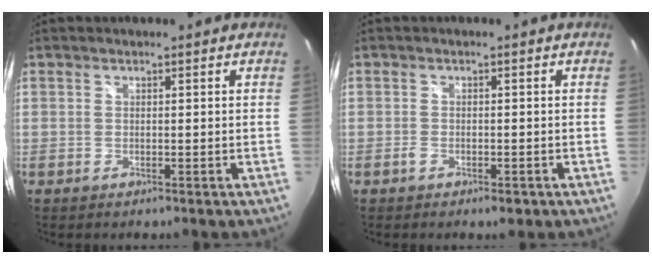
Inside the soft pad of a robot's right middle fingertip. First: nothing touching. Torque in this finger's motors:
{"motor_torque": [0.67, -0.37, 0.01, 0.00]}